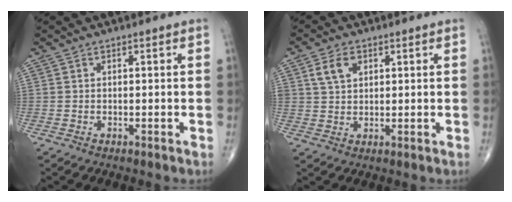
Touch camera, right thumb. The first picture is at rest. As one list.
[{"total": 5.1, "force": [2.2, 3.5, 3.0], "torque": [-0.044, -0.004, 0.043]}]